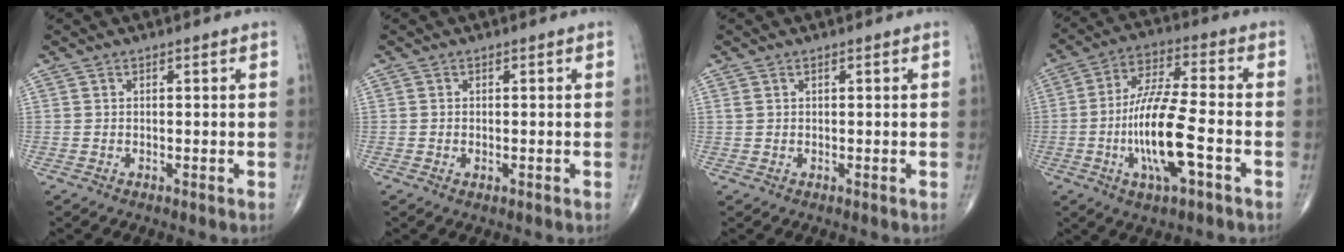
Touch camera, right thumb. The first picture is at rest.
{"total": 0.9, "force": [-0.3, 0.5, 0.7], "torque": [-0.013, 0.000, -0.004]}
{"total": 0.8, "force": [0.5, 0.4, 0.5], "torque": [-0.009, 0.007, 0.013]}
{"total": 15.0, "force": [-4.1, 3.9, 13.8], "torque": [-0.275, 0.022, -0.076]}